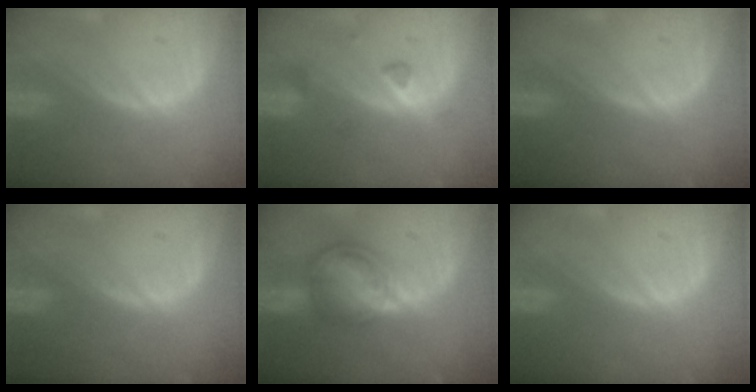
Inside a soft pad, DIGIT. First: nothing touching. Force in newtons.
{"total": 3.0, "press": 2.8, "slide": 0.9}
{"total": 0.0}
{"total": 0.0}
{"total": 7.4, "press": 6.6, "slide": 3.2}
{"total": 0.0}